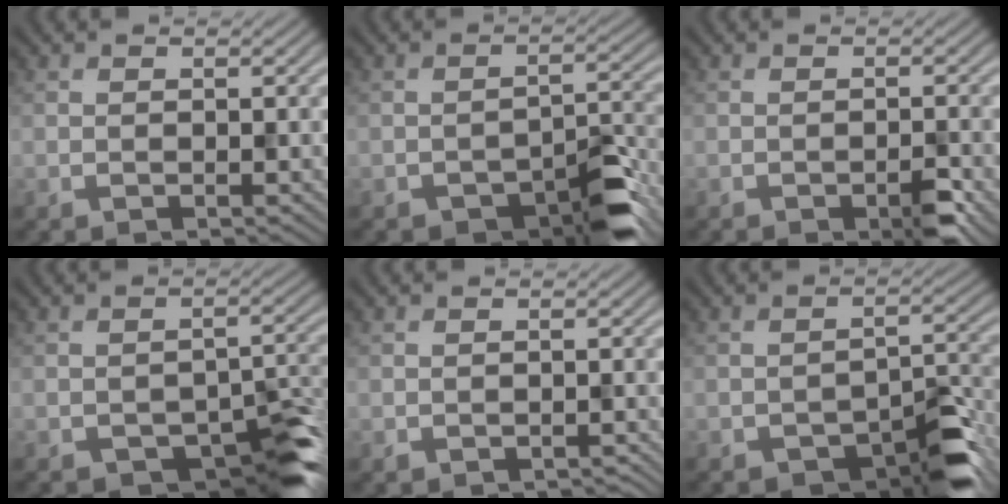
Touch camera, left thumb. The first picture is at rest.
{"total": 6.4, "force": [-3.8, 2.7, 4.3], "torque": [-0.055, 0.006, -0.057]}
{"total": 3.4, "force": [-2.0, 0.9, 2.6], "torque": [-0.042, 0.001, -0.029]}
{"total": 7.0, "force": [-4.2, 3.2, 4.5], "torque": [-0.050, -0.007, -0.061]}
{"total": 1.2, "force": [-0.9, 0.6, 0.5], "torque": [-0.008, -0.004, -0.016]}
{"total": 7.0, "force": [-4.3, 3.0, 4.6], "torque": [-0.056, 0.003, -0.068]}